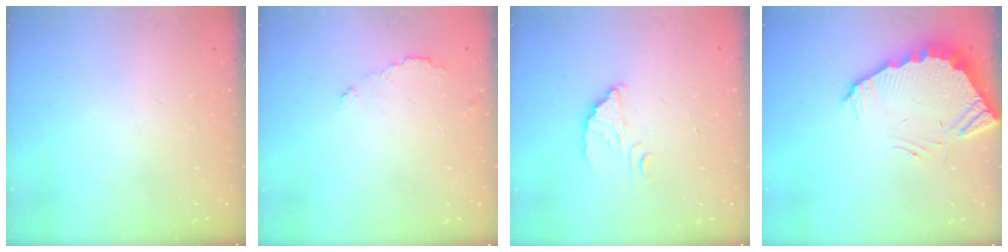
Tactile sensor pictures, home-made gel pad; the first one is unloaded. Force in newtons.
{"total": 3.5, "press": 3.5, "slide": 0.3}
{"total": 2.7, "press": 2.7, "slide": 0.2}
{"total": 4.6, "press": 4.6, "slide": 0.2}